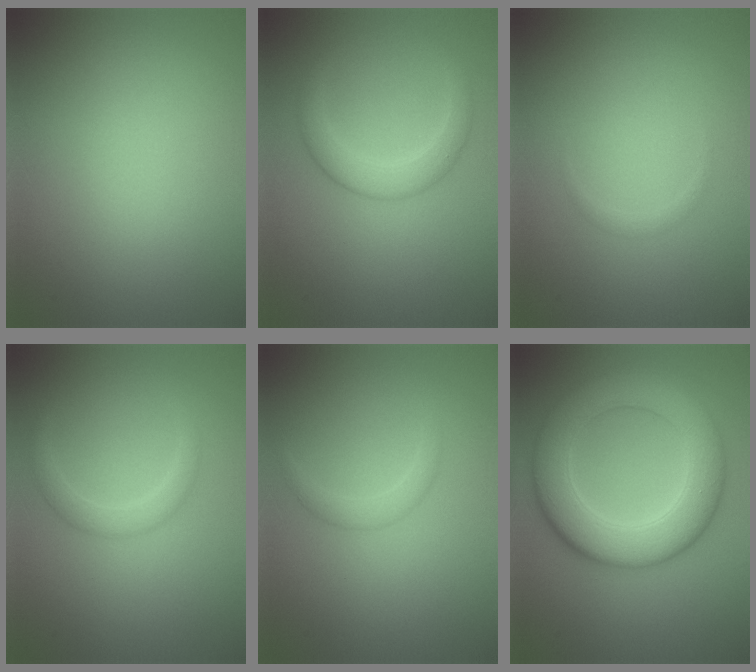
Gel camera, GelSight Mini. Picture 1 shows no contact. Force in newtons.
{"total": 2.7, "press": 2.7, "slide": 0.2}
{"total": 0.6, "press": 0.6, "slide": 0.0}
{"total": 1.7, "press": 1.7, "slide": 0.1}
{"total": 1.3, "press": 1.3, "slide": 0.1}
{"total": 8.7, "press": 8.7, "slide": 0.1}